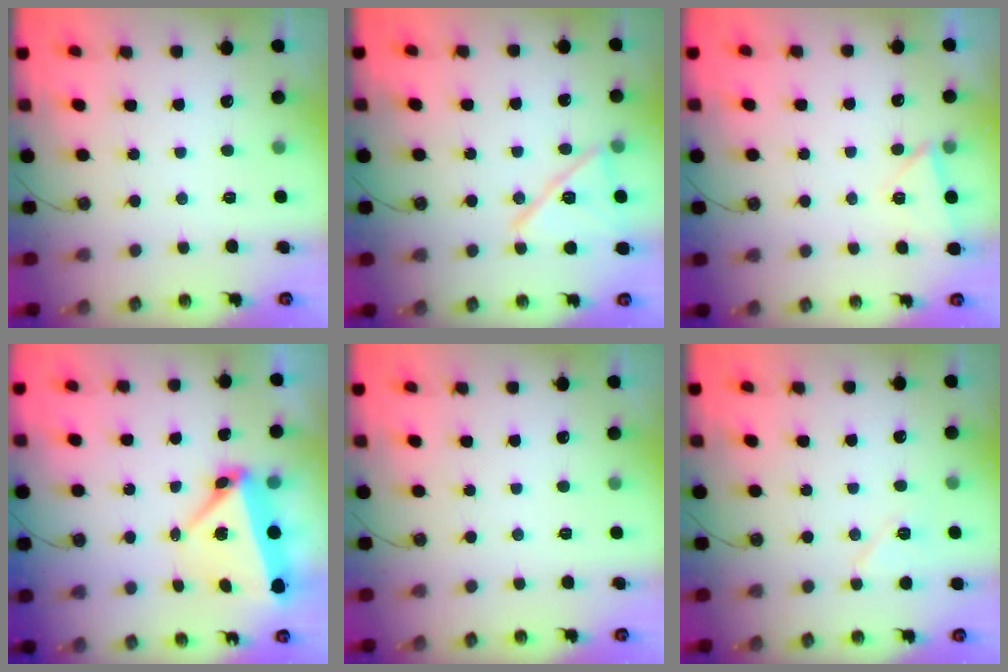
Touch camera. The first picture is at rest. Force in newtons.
{"total": 15.9, "press": 12.7, "slide": 9.5}
{"total": 3.5, "press": 3.1, "slide": 1.5}
{"total": 7.2, "press": 7.2, "slide": 0.8}
{"total": 0.0}
{"total": 6.8, "press": 6.5, "slide": 1.8}